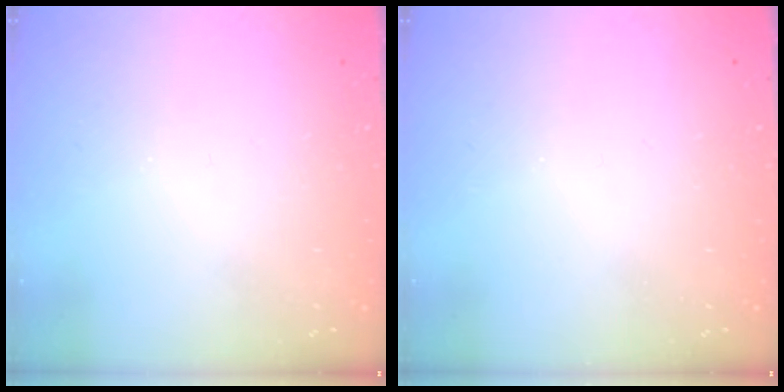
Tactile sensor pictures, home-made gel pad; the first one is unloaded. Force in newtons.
{"total": 0.0}